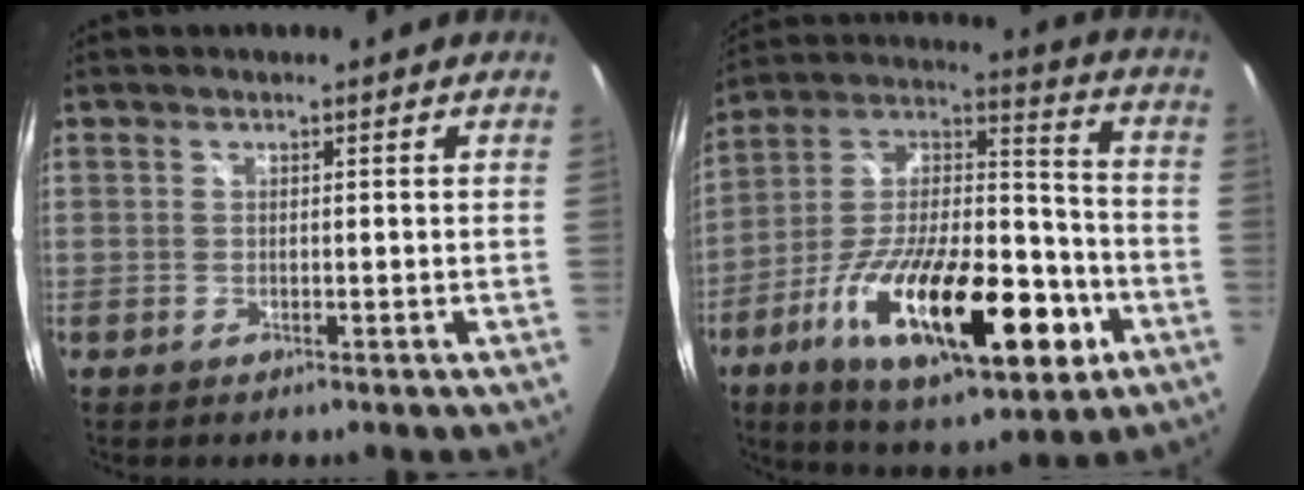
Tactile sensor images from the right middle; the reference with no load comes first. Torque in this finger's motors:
{"motor_torque": [2.14, 0.00, 1.05, 0.21]}